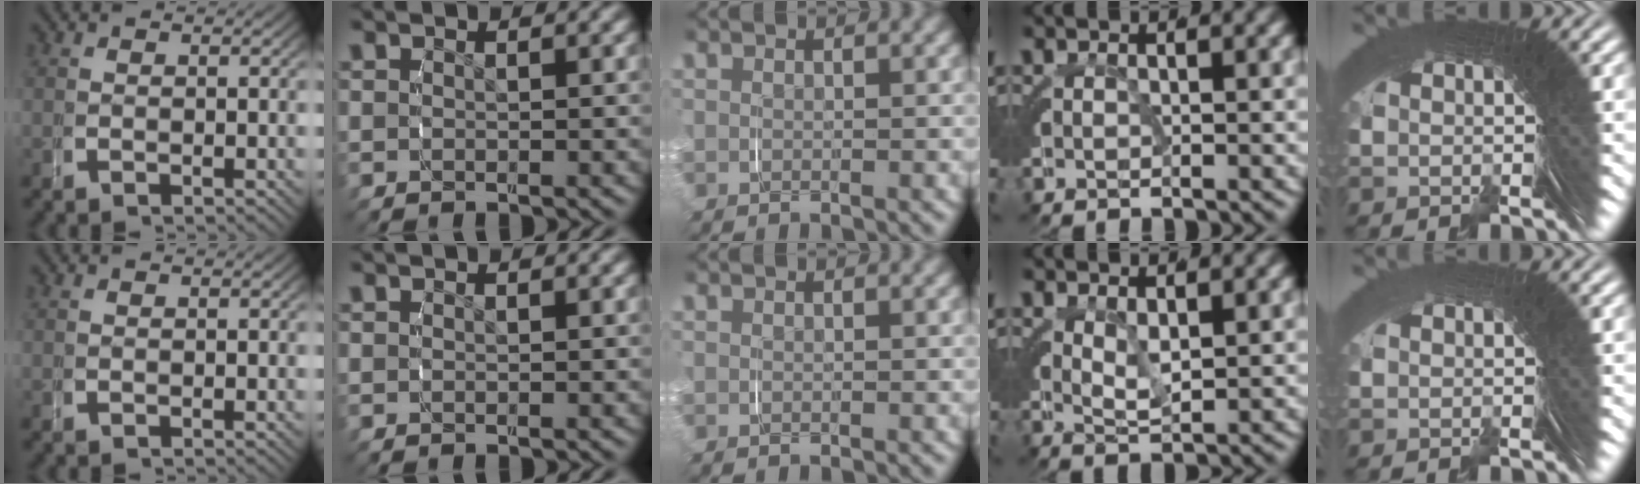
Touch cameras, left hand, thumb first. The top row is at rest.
{"ring": {"total": 2.1, "force": [1.2, -0.1, 1.7], "torque": [-0.030, -0.015, 0.033]}, "little": {"total": 1.1, "force": [-0.8, -0.5, -0.6], "torque": [0.013, 0.003, -0.012]}}